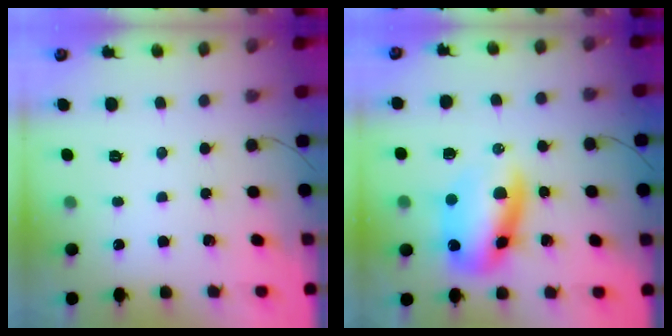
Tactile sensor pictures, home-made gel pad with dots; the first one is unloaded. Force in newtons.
{"total": 11.8, "press": 11.3, "slide": 3.2}